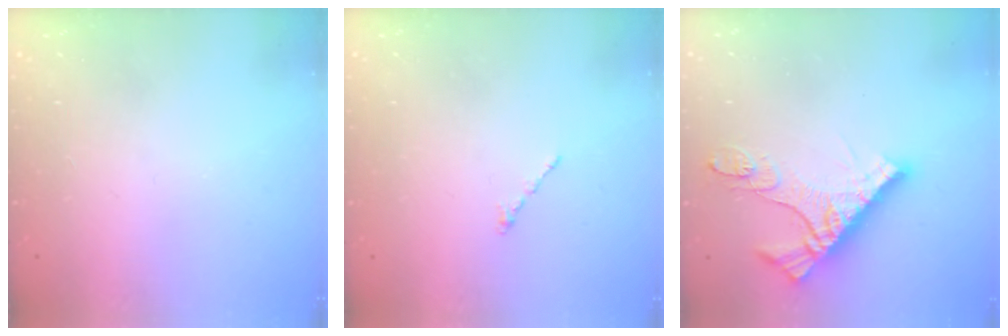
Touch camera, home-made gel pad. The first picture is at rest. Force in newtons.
{"total": 0.0}
{"total": 12.3, "press": 12.2, "slide": 1.2}